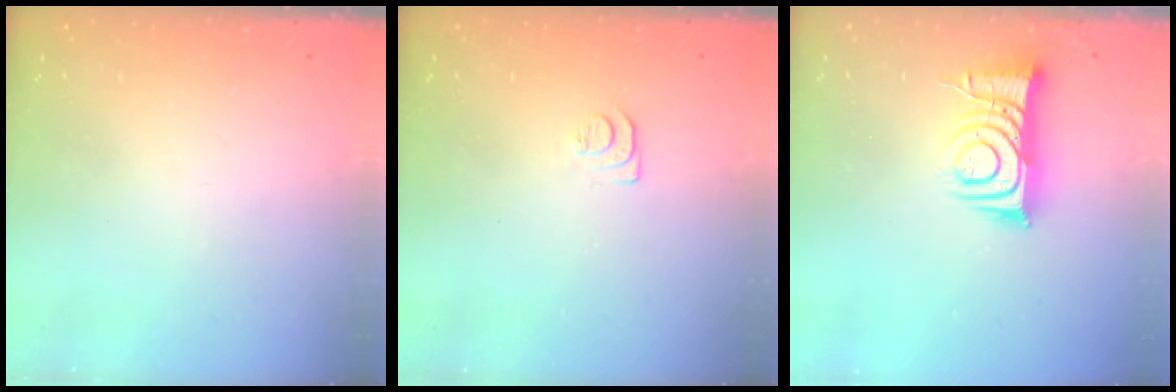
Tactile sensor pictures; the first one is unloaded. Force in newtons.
{"total": 5.6, "press": 5.6, "slide": 0.6}
{"total": 9.8, "press": 9.7, "slide": 1.0}